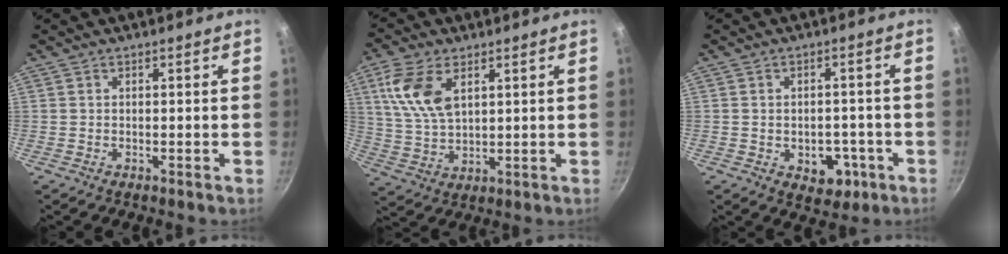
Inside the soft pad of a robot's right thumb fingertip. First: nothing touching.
{"total": 10.8, "force": [4.0, 6.0, 8.1], "torque": [-0.159, -0.012, 0.085]}
{"total": 7.1, "force": [-2.4, 5.0, 4.4], "torque": [-0.031, 0.013, -0.022]}